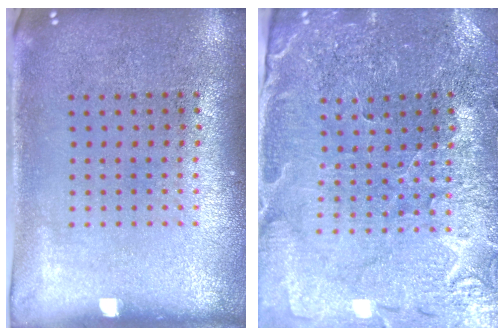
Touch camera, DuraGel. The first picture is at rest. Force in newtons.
{"total": 1.5, "press": 1.5, "slide": 0.1}